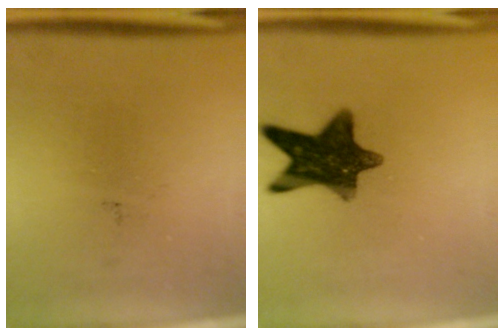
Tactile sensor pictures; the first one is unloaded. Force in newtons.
{"total": 11.9}